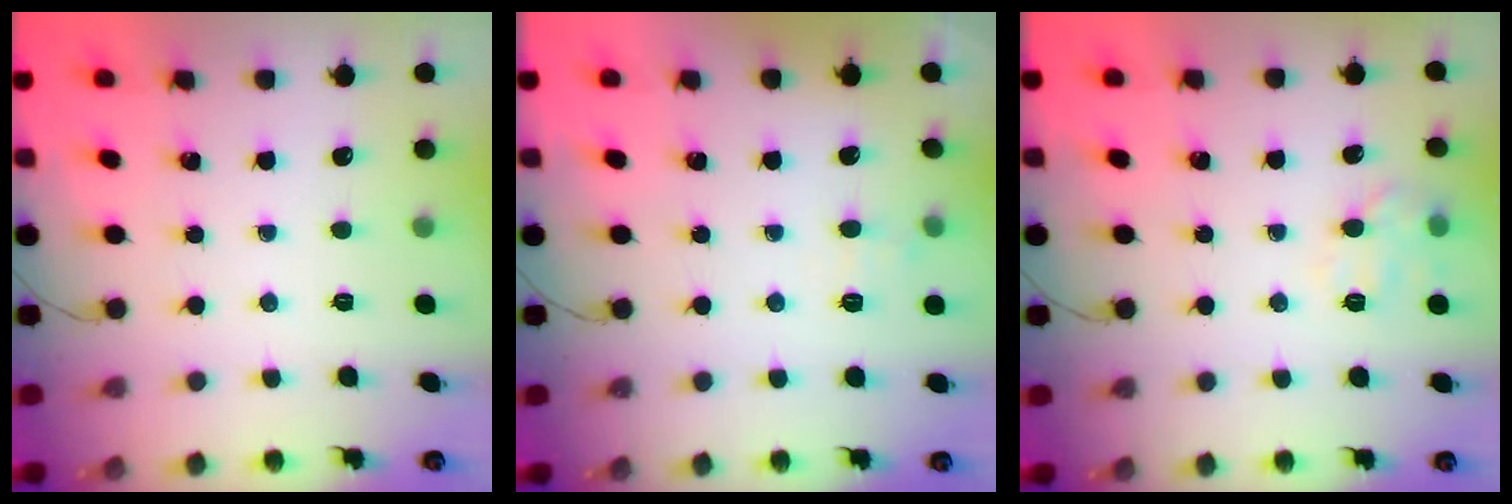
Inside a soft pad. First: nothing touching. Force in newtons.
{"total": 6.1, "press": 5.8, "slide": 1.8}
{"total": 8.7, "press": 8.7, "slide": 0.3}